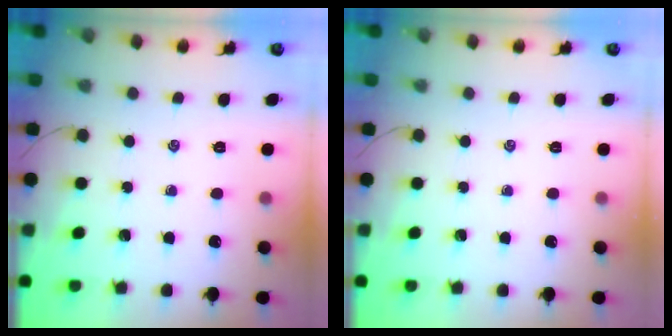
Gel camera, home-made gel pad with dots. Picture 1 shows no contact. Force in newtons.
{"total": 0.0}